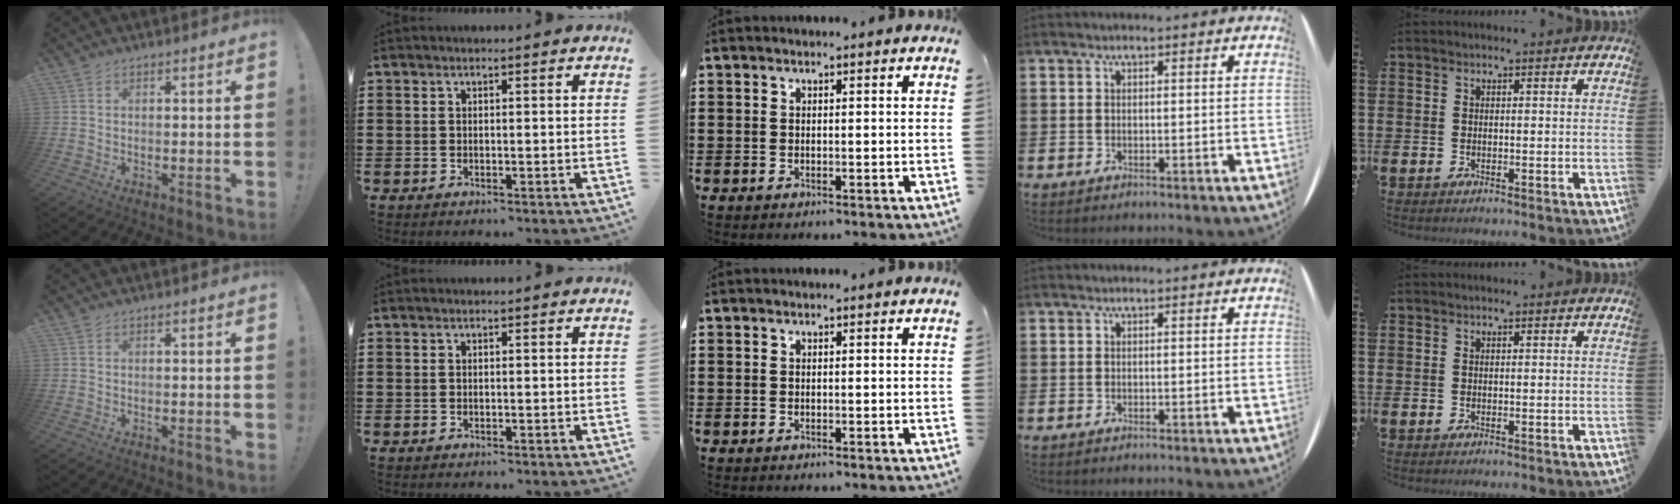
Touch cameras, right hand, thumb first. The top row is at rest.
{}